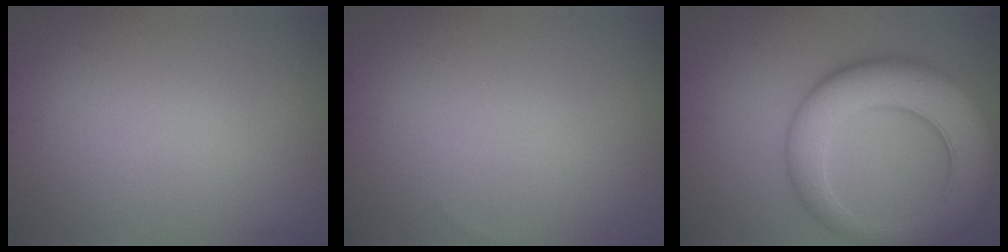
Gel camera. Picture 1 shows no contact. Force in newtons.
{"total": 0.0}
{"total": 9.2, "press": 9.2, "slide": 0.6}